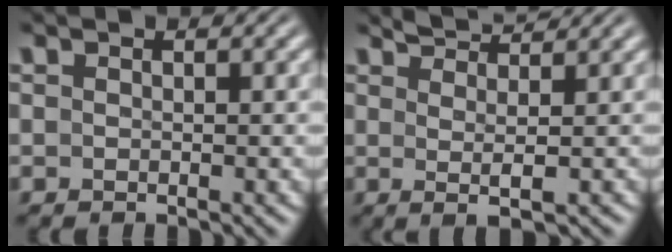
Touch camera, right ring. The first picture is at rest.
{"total": 3.3, "force": [2.2, -0.5, 2.4], "torque": [-0.031, -0.002, 0.044]}